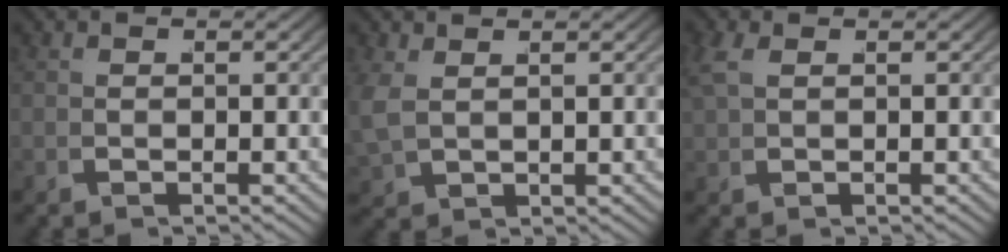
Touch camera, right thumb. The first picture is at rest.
{"total": 2.5, "force": [1.2, 1.7, 1.3], "torque": [-0.040, -0.002, 0.031]}
{"total": 1.2, "force": [0.7, 0.5, 0.8], "torque": [-0.029, 0.001, 0.017]}